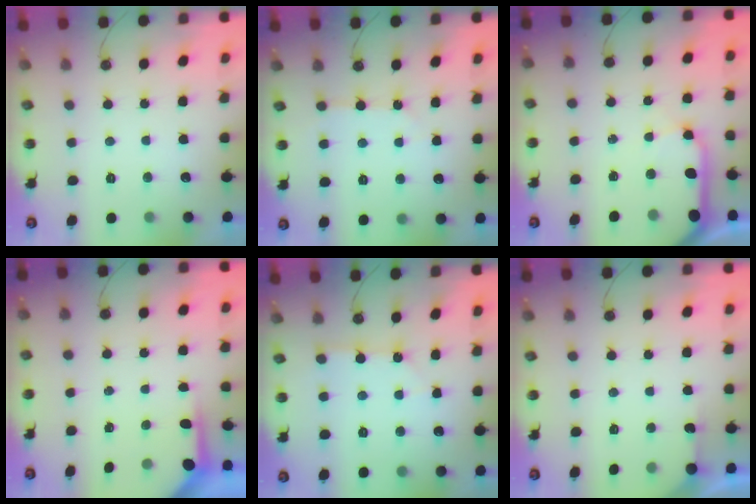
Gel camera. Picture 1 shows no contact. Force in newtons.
{"total": 3.5, "press": 3.5, "slide": 0.5}
{"total": 11.7, "press": 11.6, "slide": 1.6}
{"total": 3.7, "press": 3.7, "slide": 0.4}
{"total": 1.9, "press": 1.8, "slide": 0.3}
{"total": 2.5, "press": 2.5, "slide": 0.2}